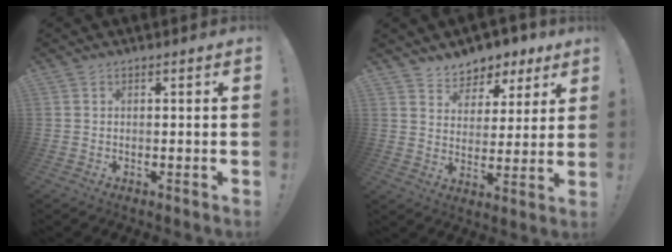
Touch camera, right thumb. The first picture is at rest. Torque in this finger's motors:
{"motor_torque": [-0.01, 0.08, 0.06, 0.13, 0.00]}